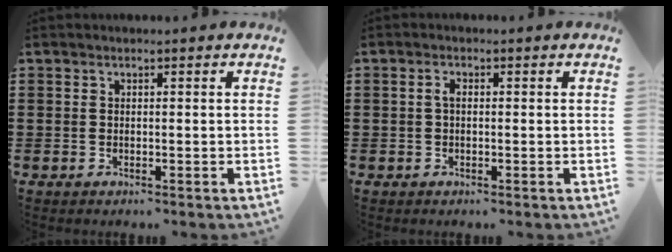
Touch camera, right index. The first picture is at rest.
{"total": 1.3, "force": [-0.1, 0.4, 1.3], "torque": [-0.026, -0.001, -0.001]}